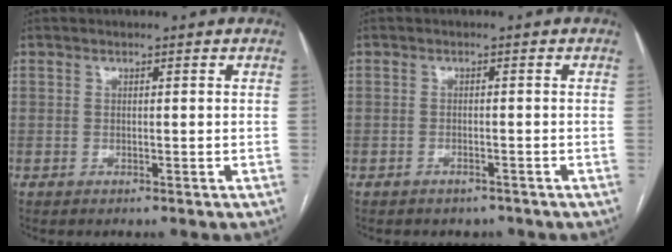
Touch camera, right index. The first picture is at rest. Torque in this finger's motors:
{"motor_torque": [0.12, 0.01, 0.09, 0.00]}